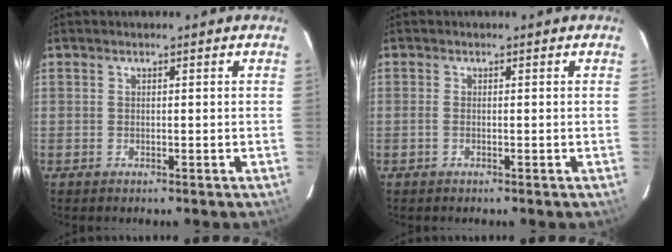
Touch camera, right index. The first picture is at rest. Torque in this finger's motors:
{"motor_torque": [0.15, -0.01, 0.02, 0.01]}